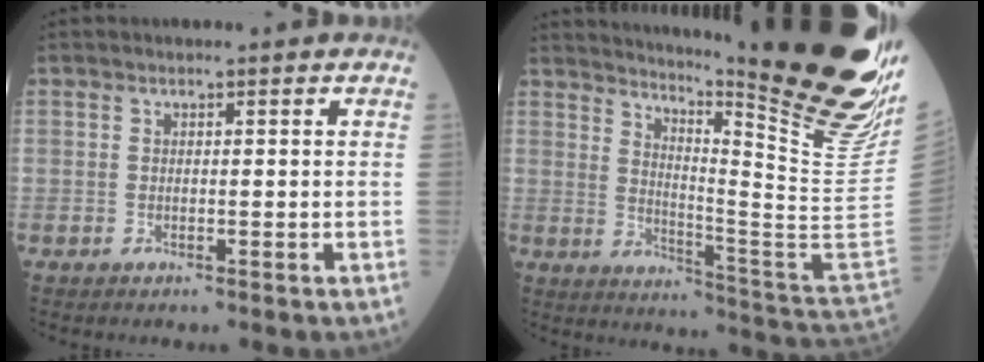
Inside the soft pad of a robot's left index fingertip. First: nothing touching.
{"total": 28.7, "force": [21.5, -1.0, 18.9], "torque": [-0.237, -0.116, 0.289]}